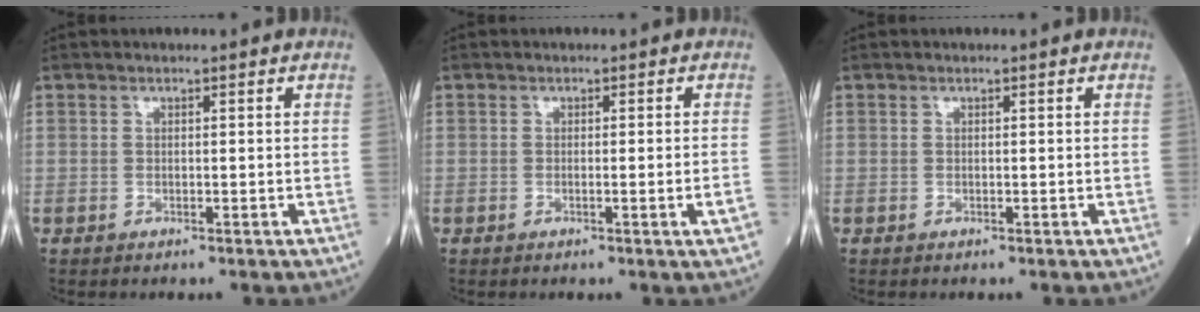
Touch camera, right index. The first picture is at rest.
{"total": 2.3, "force": [-0.9, -0.4, 2.1], "torque": [-0.027, -0.005, -0.012]}
{"total": 0.0}